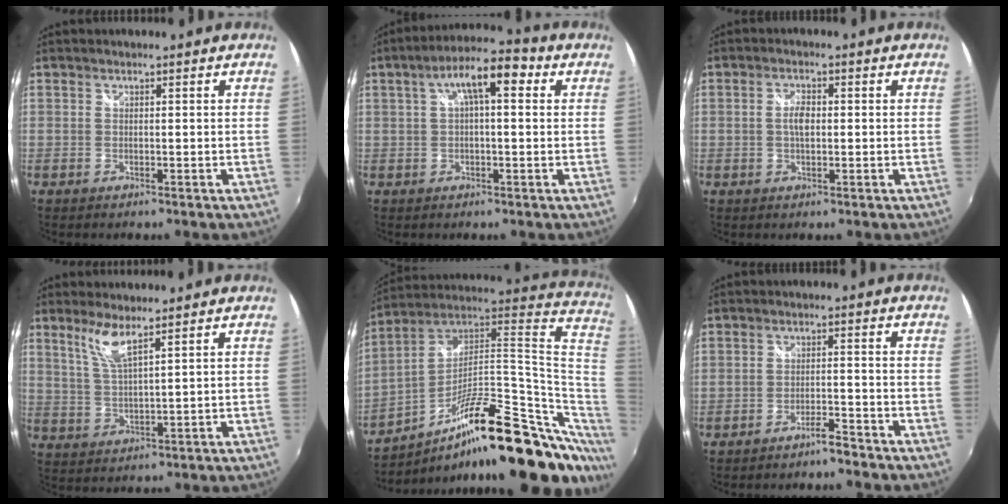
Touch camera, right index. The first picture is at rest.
{"total": 9.5, "force": [2.8, 3.2, 8.5], "torque": [-0.144, 0.030, 0.041]}
{"total": 3.2, "force": [0.0, 1.5, 2.8], "torque": [-0.053, 0.004, -0.002]}
{"total": 5.3, "force": [3.7, 0.5, 3.8], "torque": [-0.079, -0.005, 0.077]}
{"total": 30.3, "force": [-5.5, 9.4, 28.3], "torque": [-0.422, 0.000, -0.097]}
{"total": 3.3, "force": [-3.1, 0.3, 1.1], "torque": [-0.031, 0.000, -0.050]}